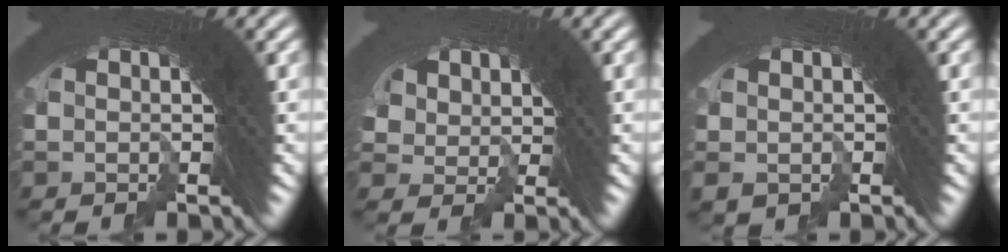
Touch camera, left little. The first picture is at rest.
{"total": 3.7, "force": [-2.3, 2.9, 0.3], "torque": [-0.054, -0.038, -0.018]}
{"total": 0.8, "force": [-0.3, 0.7, -0.2], "torque": [-0.006, -0.006, 0.000]}